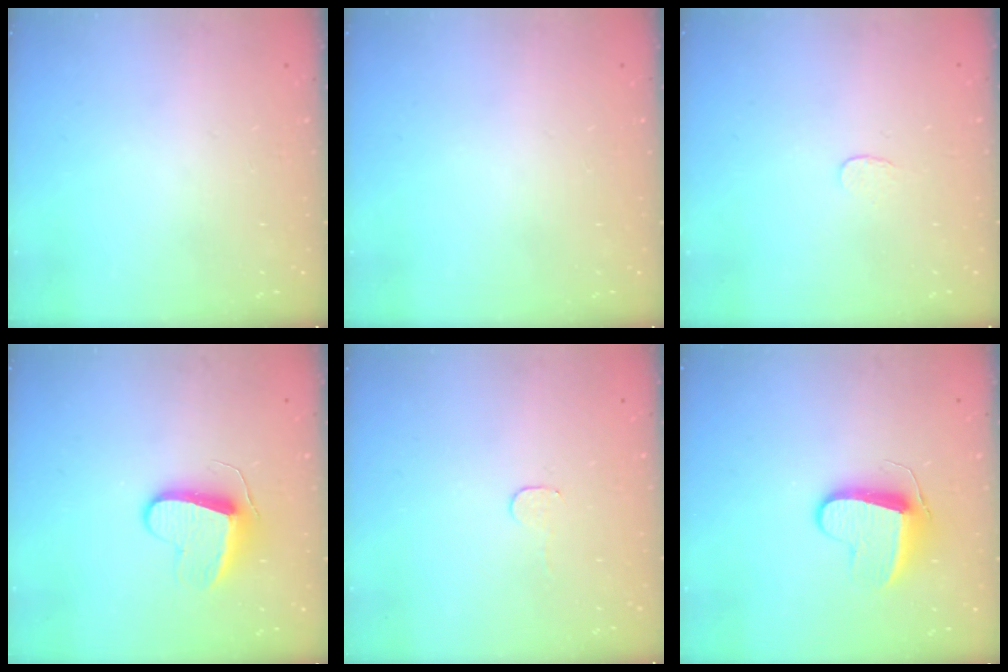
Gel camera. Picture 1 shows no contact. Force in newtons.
{"total": 0.0}
{"total": 3.0, "press": 3.0, "slide": 0.2}
{"total": 9.4, "press": 9.4, "slide": 0.4}
{"total": 2.8, "press": 2.8, "slide": 0.2}
{"total": 9.1, "press": 9.1, "slide": 0.2}